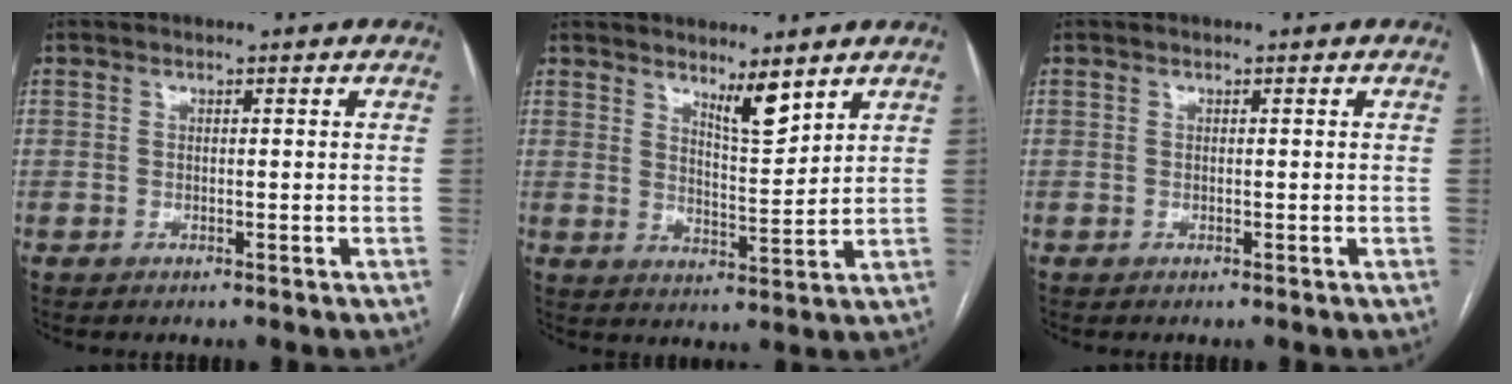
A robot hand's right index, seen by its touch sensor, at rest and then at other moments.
{"total": 5.1, "force": [3.9, 0.6, 3.2], "torque": [-0.056, -0.018, 0.070]}
{"total": 0.0}